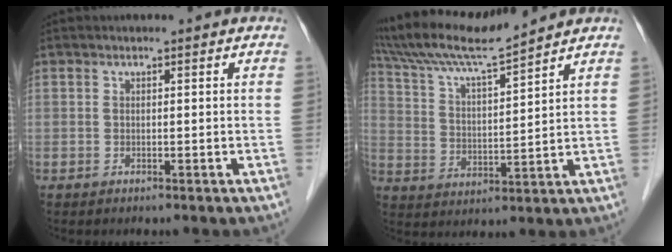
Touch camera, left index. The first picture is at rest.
{"total": 12.2, "force": [11.1, -0.8, 5.0], "torque": [-0.106, 0.015, 0.206]}